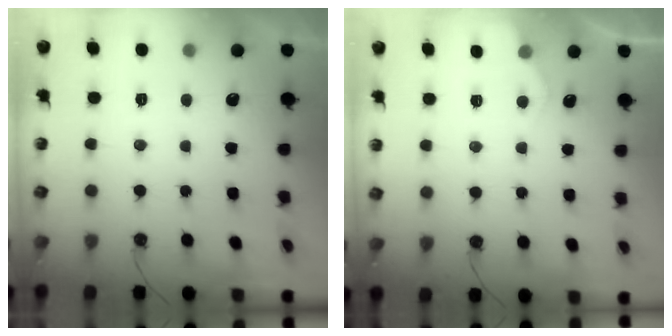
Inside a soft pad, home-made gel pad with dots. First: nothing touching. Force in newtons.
{"total": 5.0, "press": 4.9, "slide": 0.4}